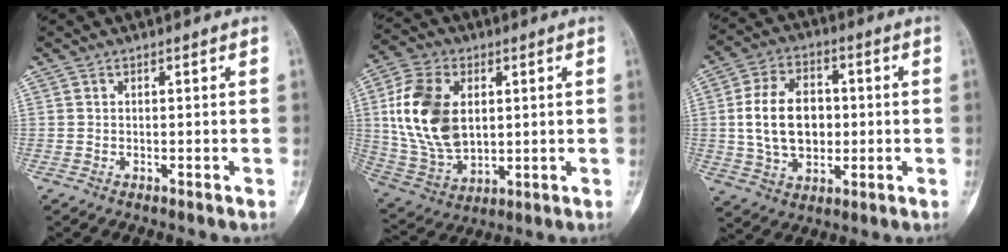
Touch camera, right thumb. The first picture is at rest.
{"total": 17.4, "force": [3.0, 11.2, 12.9], "torque": [-0.238, -0.008, 0.067]}
{"total": 13.8, "force": [0.5, 9.5, 10.0], "torque": [-0.153, 0.010, 0.013]}